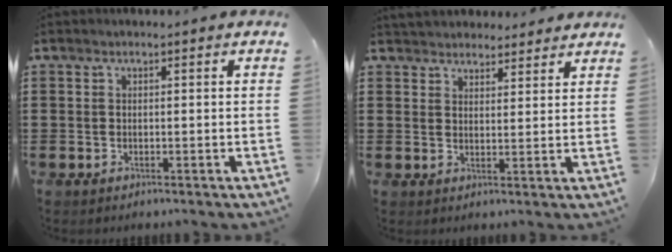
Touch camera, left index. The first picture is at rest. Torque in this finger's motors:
{"motor_torque": [2.14, 0.00, -0.03, -0.09]}